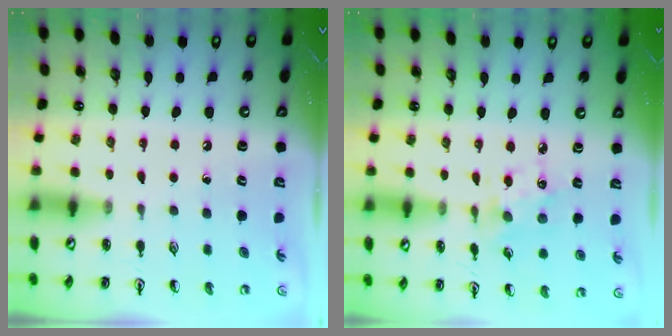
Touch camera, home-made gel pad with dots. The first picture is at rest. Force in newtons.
{"total": 3.5, "press": 3.4, "slide": 0.9}